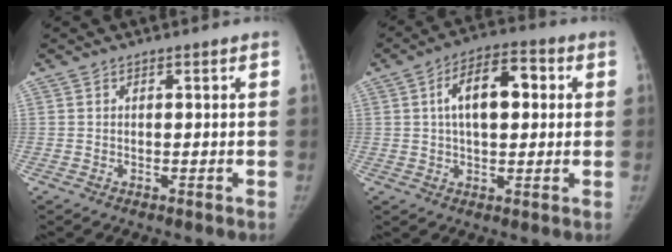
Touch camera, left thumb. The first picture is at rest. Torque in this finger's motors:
{"motor_torque": [-0.72, 0.97, 1.04, -0.49, 0.06]}